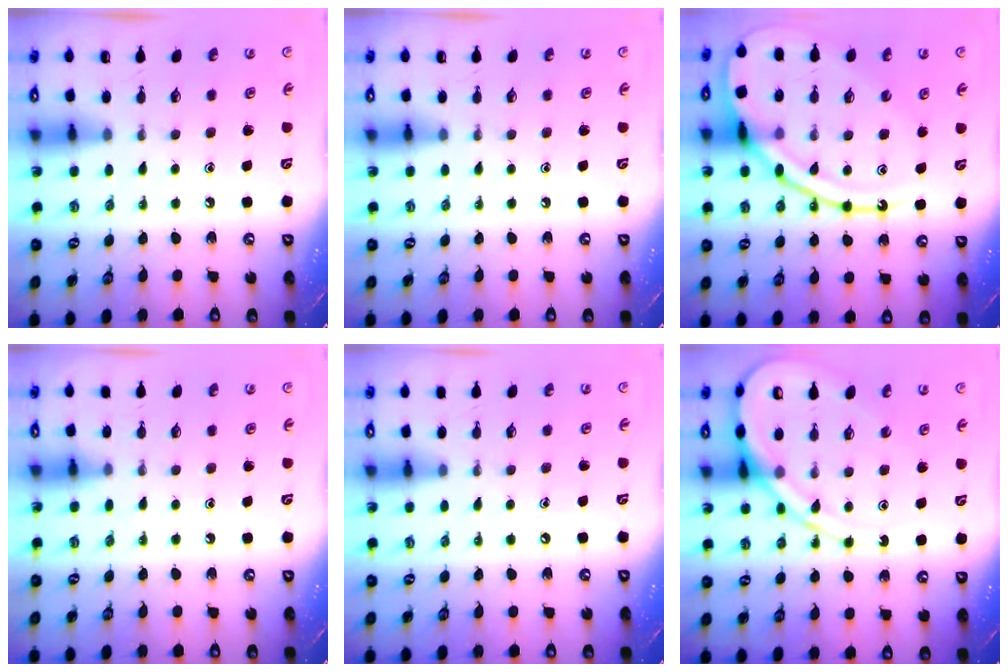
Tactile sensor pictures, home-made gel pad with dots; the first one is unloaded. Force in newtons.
{"total": 0.0}
{"total": 19.5, "press": 19.4, "slide": 1.2}
{"total": 4.3, "press": 4.3, "slide": 0.5}
{"total": 2.7, "press": 2.7, "slide": 0.5}
{"total": 14.7, "press": 14.6, "slide": 1.5}